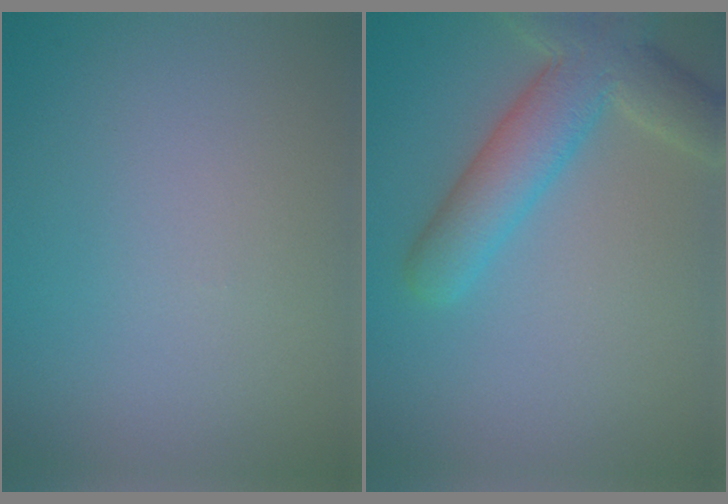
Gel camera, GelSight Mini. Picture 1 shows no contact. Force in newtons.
{"total": 6.5, "press": 6.4, "slide": 0.5}